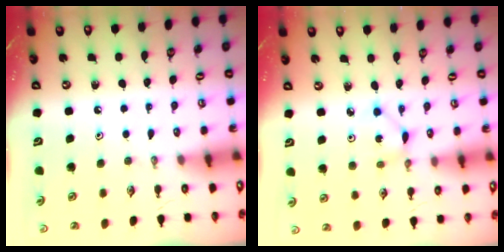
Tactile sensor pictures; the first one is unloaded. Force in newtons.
{"total": 2.0, "press": 2.0, "slide": 0.2}